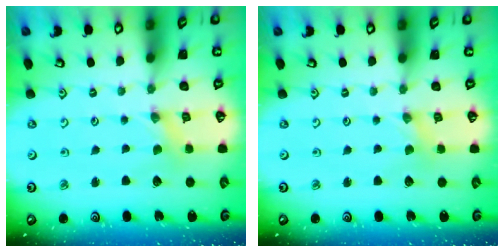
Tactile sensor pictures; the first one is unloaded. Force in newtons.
{"total": 0.0}